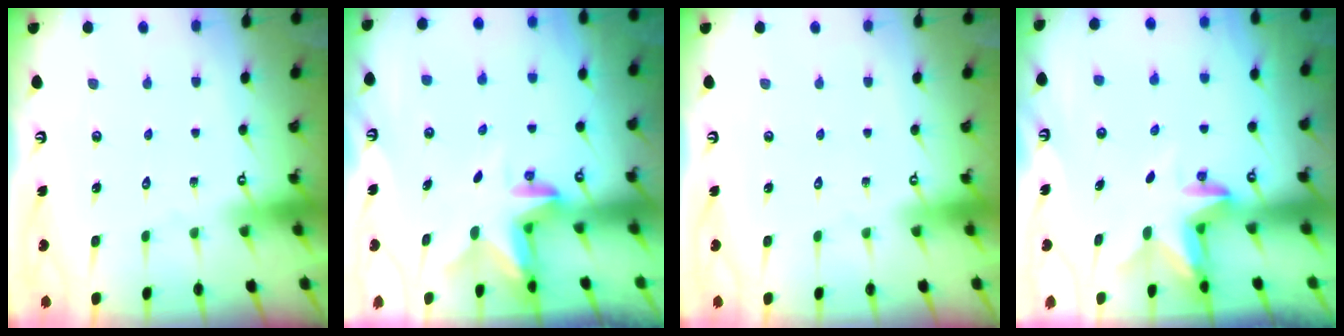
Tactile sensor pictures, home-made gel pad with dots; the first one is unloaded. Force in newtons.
{"total": 2.3, "press": 2.3, "slide": 0.4}
{"total": 0.0}
{"total": 2.8, "press": 2.8, "slide": 0.5}